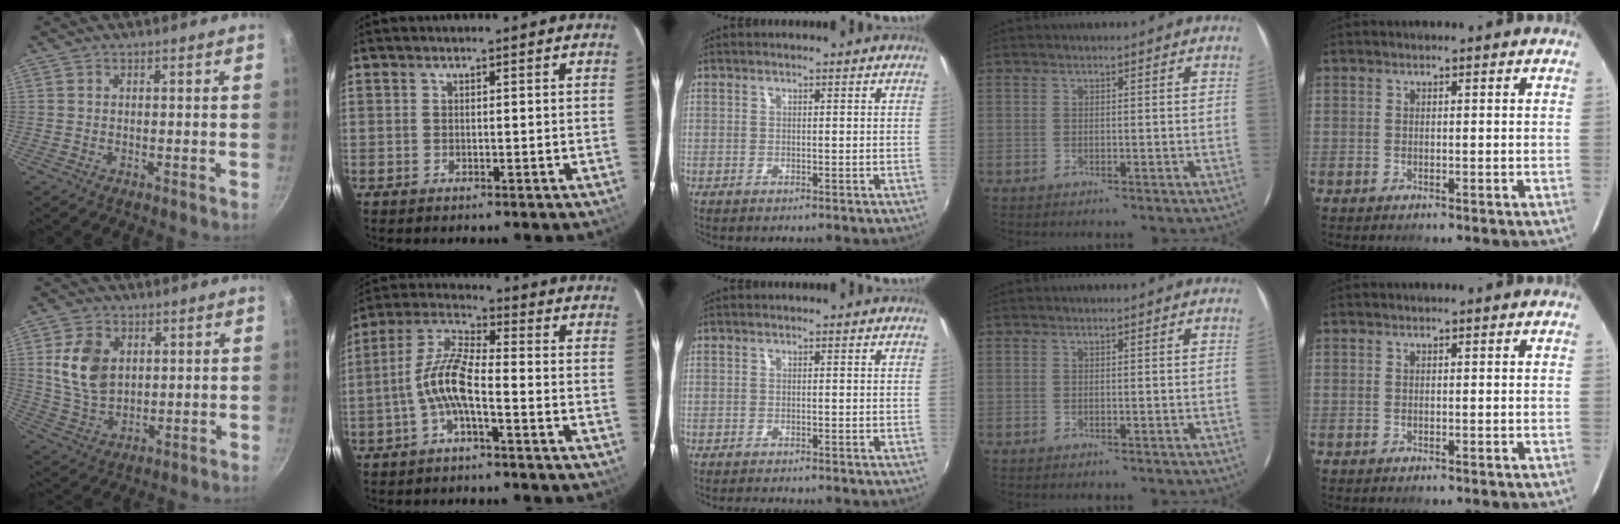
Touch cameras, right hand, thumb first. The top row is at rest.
{"thumb": {"total": 11.0, "force": [2.6, 7.8, 7.4], "torque": [-0.121, -0.016, 0.054]}, "index": {"total": 8.3, "force": [-2.9, 2.0, 7.5], "torque": [-0.169, 0.014, -0.057]}, "middle": {"total": 1.3, "force": [-1.2, 0.1, 0.3], "torque": [-0.006, -0.010, -0.021]}}